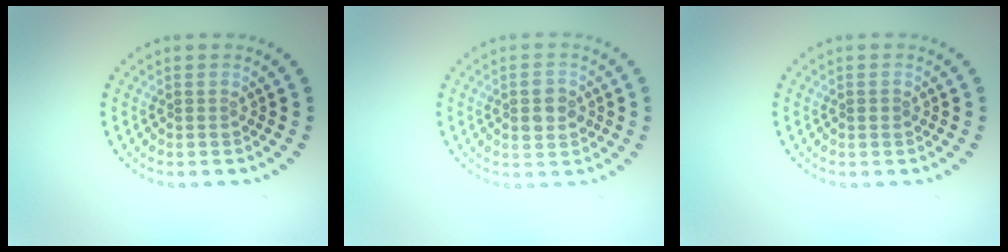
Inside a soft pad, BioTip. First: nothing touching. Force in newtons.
{"total": 2.5, "press": 2.5, "slide": 0.1}
{"total": 0.7, "press": 0.7, "slide": 0.2}